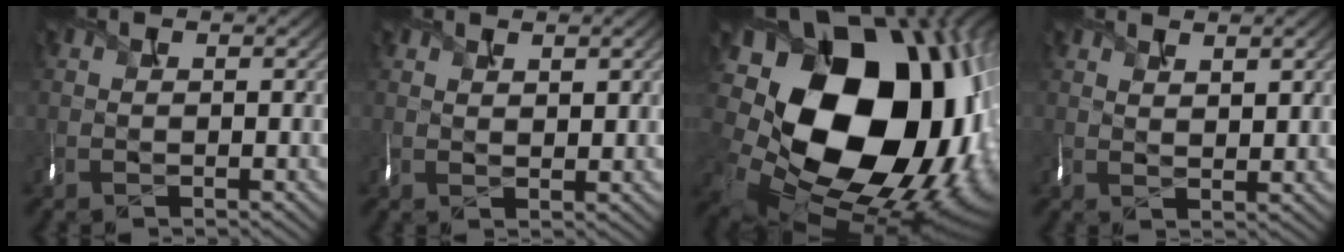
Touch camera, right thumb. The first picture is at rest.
{"total": 2.1, "force": [1.3, 0.7, 1.4], "torque": [-0.032, -0.001, 0.030]}
{"total": 21.5, "force": [0.8, 16.1, 14.2], "torque": [-0.296, -0.056, 0.061]}
{"total": 2.6, "force": [1.8, 0.7, 1.8], "torque": [-0.038, -0.002, 0.040]}